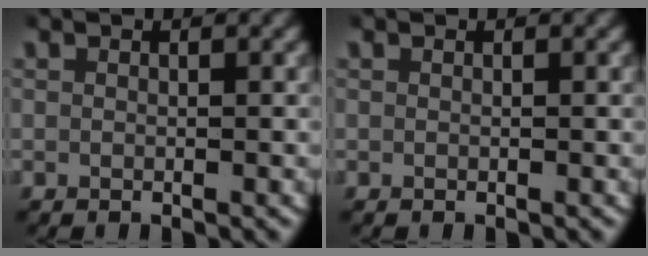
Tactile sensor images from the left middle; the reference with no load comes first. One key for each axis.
{"total": 0.0}